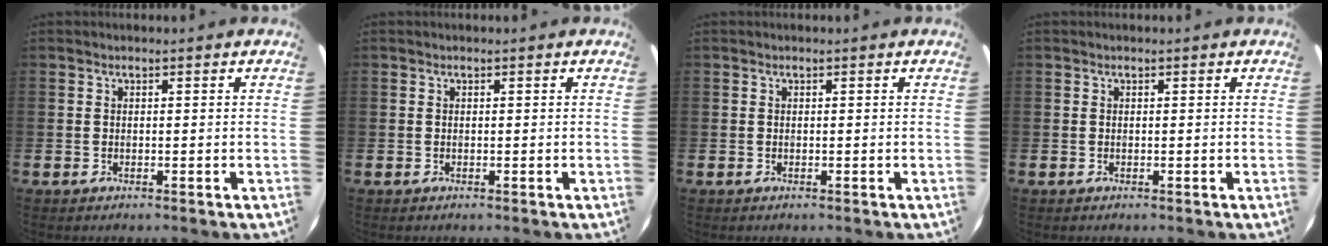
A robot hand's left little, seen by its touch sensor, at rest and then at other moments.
{"total": 0.0}
{"total": 0.0}
{"total": 0.0}